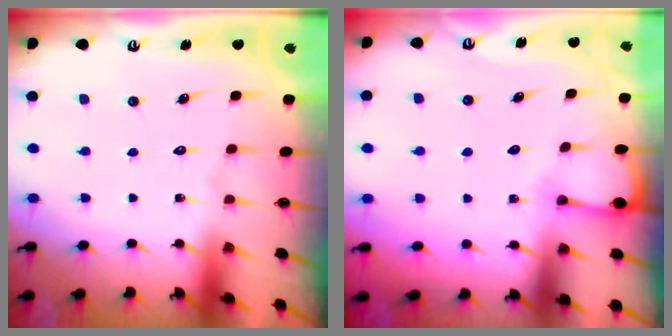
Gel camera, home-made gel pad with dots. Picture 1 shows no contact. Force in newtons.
{"total": 2.8, "press": 2.8, "slide": 0.4}